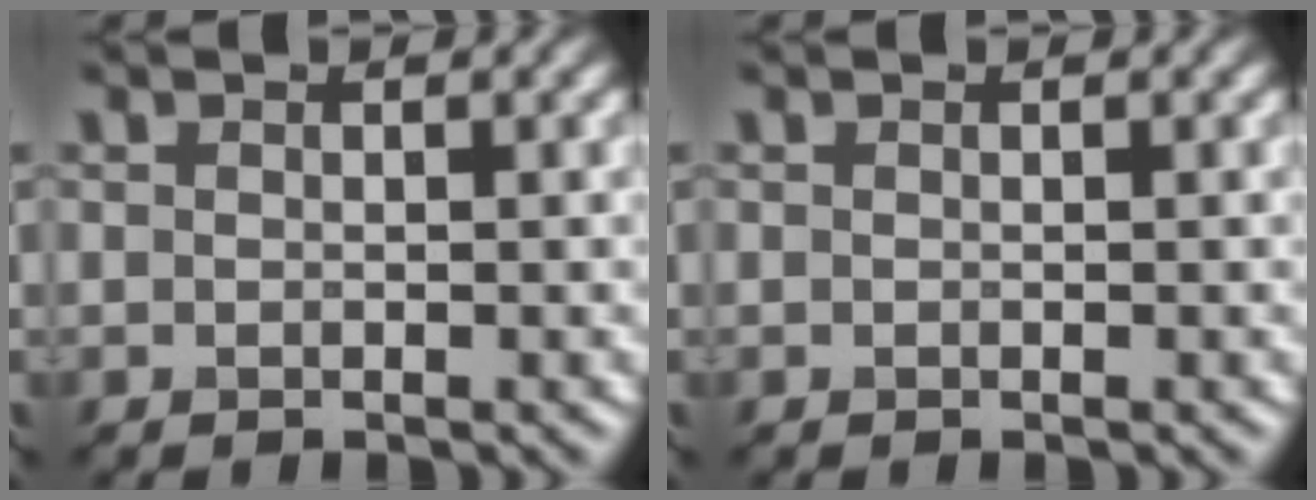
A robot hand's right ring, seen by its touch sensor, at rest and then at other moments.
{"total": 0.0}